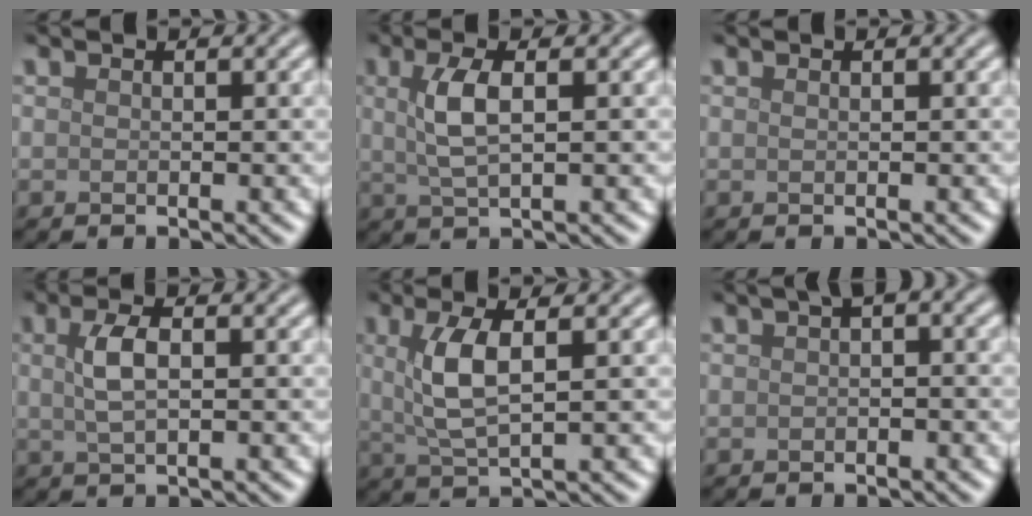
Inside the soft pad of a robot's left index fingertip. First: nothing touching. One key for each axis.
{"total": 3.7, "fx": 0.8, "fy": 1.2, "fz": 3.4, "tx": -0.073, "ty": 0.003, "tz": 0.016}
{"total": 0.0}
{"total": 3.1, "fx": 0.6, "fy": 1.2, "fz": 2.8, "tx": -0.060, "ty": 0.004, "tz": 0.010}
{"total": 4.5, "fx": 1.0, "fy": 1.5, "fz": 4.2, "tx": -0.089, "ty": 0.003, "tz": 0.021}
{"total": 2.0, "fx": 0.4, "fy": 0.8, "fz": 1.8, "tx": -0.022, "ty": 0.011, "tz": 0.004}